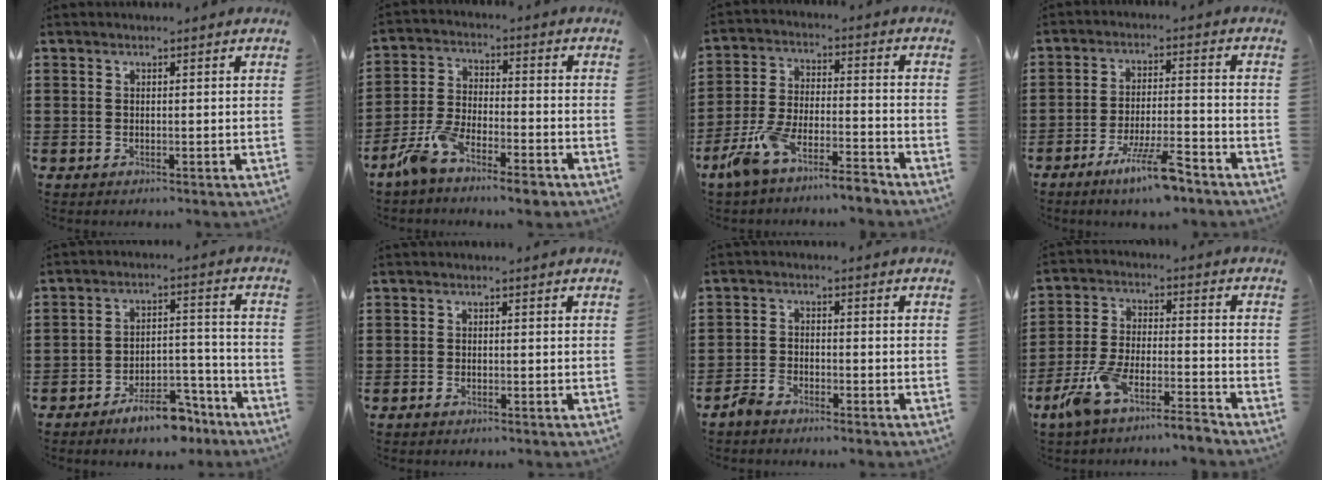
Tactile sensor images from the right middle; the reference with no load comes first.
{"total": 7.2, "force": [-6.0, 1.3, 3.8], "torque": [-0.089, 0.001, -0.116]}
{"total": 7.9, "force": [-7.1, 0.7, 3.4], "torque": [-0.079, 0.003, -0.140]}
{"total": 8.2, "force": [-5.7, 1.2, 5.8], "torque": [-0.114, -0.004, -0.105]}
{"total": 8.1, "force": [-6.7, 2.4, 3.8], "torque": [-0.062, 0.022, -0.122]}
{"total": 0.8, "force": [-0.7, 0.1, 0.3], "torque": [-0.009, -0.004, -0.013]}
{"total": 2.8, "force": [-2.7, 0.7, 0.6], "torque": [-0.029, 0.003, -0.059]}
{"total": 7.8, "force": [-7.0, 0.1, 3.5], "torque": [-0.087, -0.007, -0.140]}